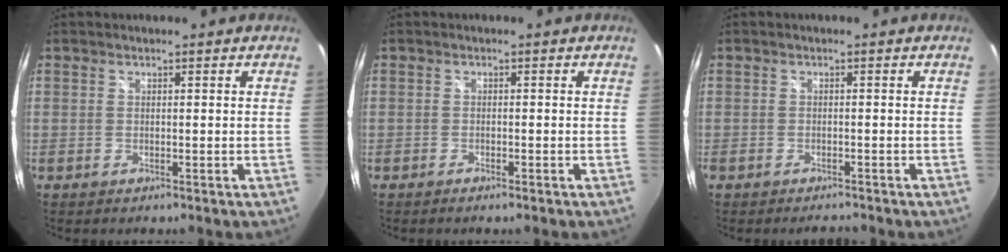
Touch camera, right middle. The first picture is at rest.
{"total": 1.1, "force": [-0.9, 0.1, 0.5], "torque": [-0.013, -0.002, -0.017]}
{"total": 2.5, "force": [-2.3, 0.8, 0.8], "torque": [-0.020, -0.008, -0.036]}